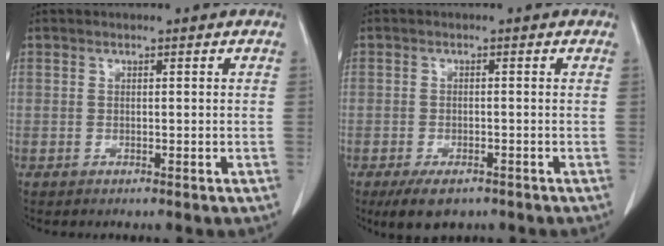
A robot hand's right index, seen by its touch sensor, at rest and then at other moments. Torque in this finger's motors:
{"motor_torque": [-0.13, -0.06, -0.26, -0.14]}